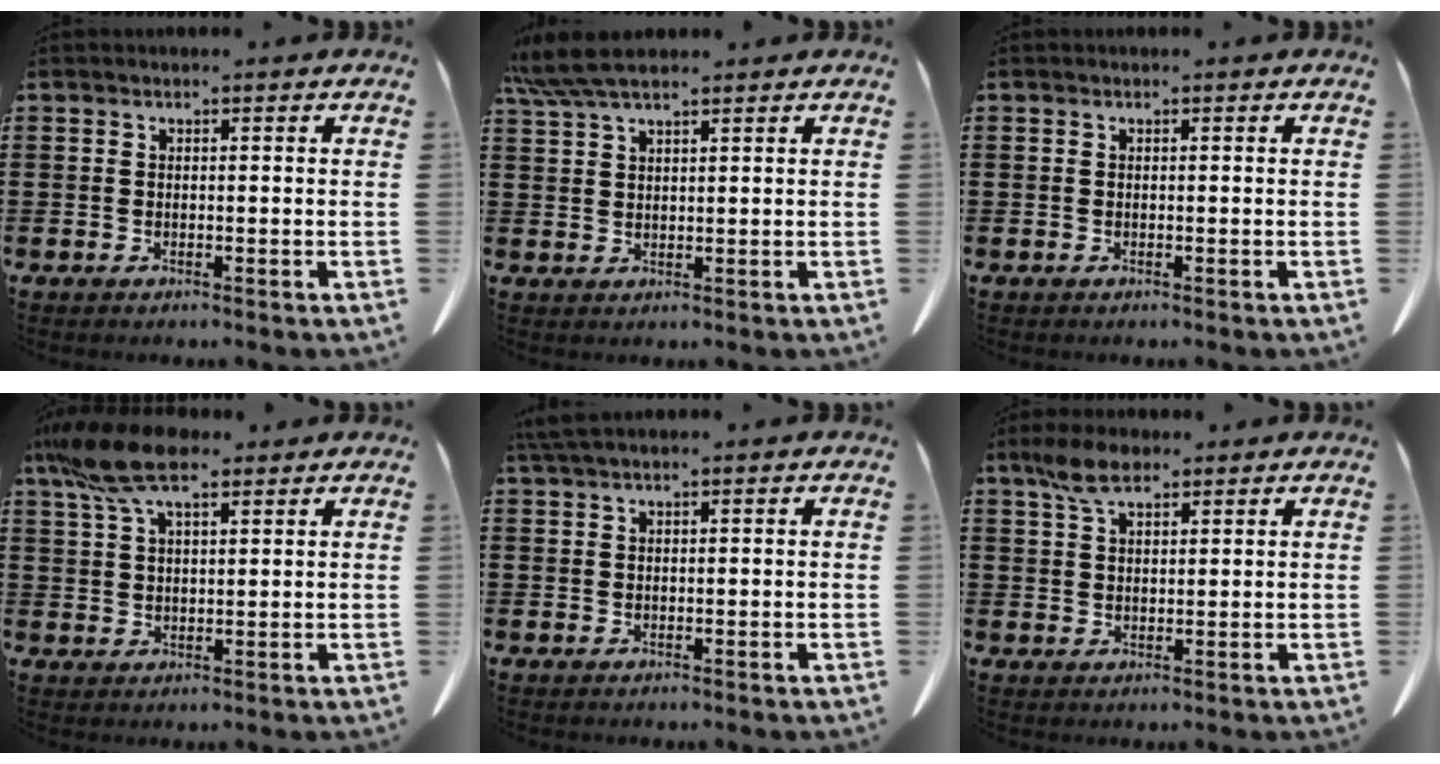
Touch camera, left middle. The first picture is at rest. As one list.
[{"total": 5.6, "force": [4.5, 0.8, 3.2], "torque": [-0.074, -0.004, 0.084]}, {"total": 0.0}, {"total": 9.8, "force": [6.5, 2.9, 6.7], "torque": [-0.158, -0.009, 0.118]}, {"total": 1.5, "force": [1.1, 0.0, 1.1], "torque": [-0.024, -0.001, 0.021]}, {"total": 5.1, "force": [3.4, 2.3, 3.2], "torque": [-0.072, 0.007, 0.062]}]